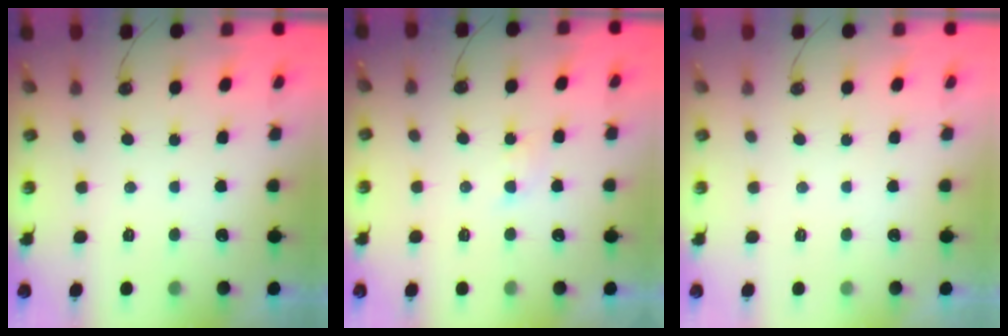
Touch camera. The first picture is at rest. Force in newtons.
{"total": 2.9, "press": 2.9, "slide": 0.5}
{"total": 0.0}